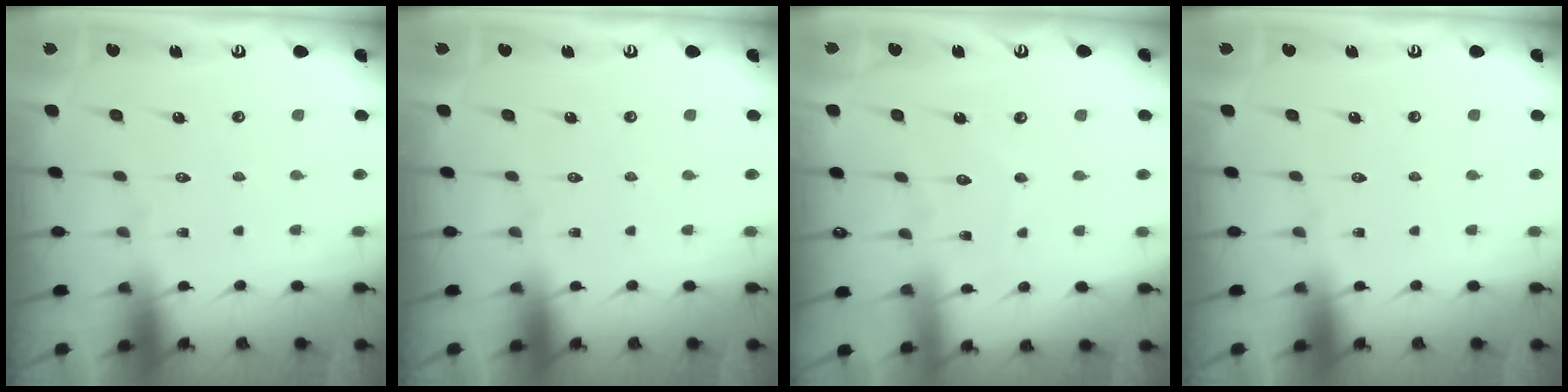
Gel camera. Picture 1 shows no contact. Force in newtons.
{"total": 0.0}
{"total": 3.7, "press": 3.7, "slide": 0.5}
{"total": 0.0}